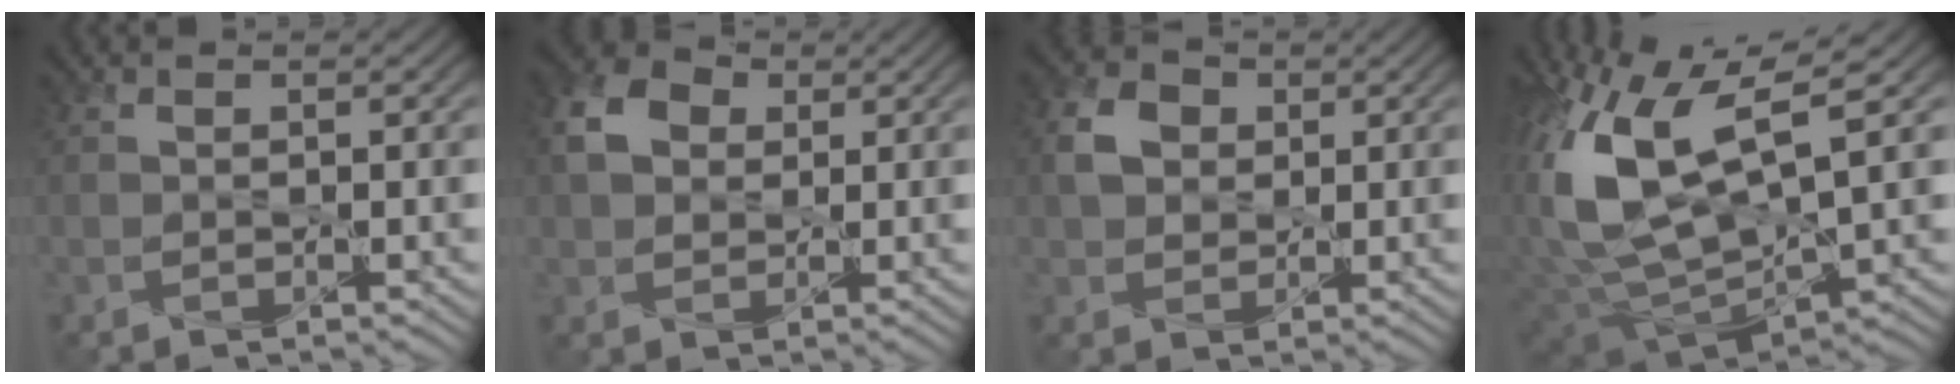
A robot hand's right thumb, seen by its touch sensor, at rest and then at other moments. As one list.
[{"total": 5.7, "force": [1.6, 4.4, 3.3], "torque": [-0.085, 0.011, 0.022]}, {"total": 4.2, "force": [0.9, 3.5, 2.2], "torque": [-0.053, 0.008, 0.014]}, {"total": 16.7, "force": [3.5, 6.4, 15.0], "torque": [-0.326, -0.002, 0.085]}]